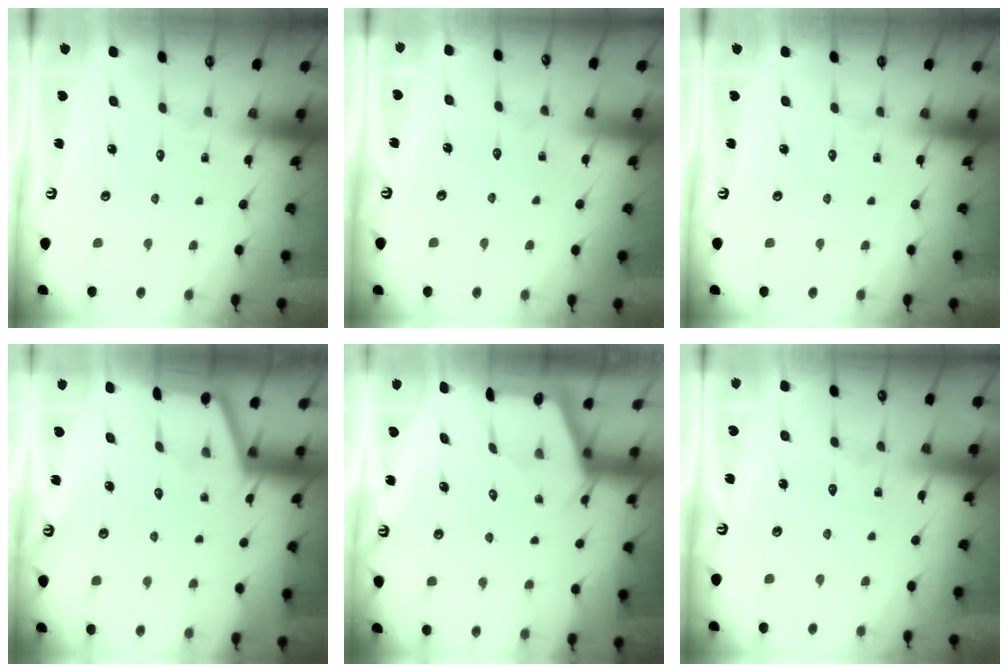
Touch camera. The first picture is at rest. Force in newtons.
{"total": 2.4, "press": 2.4, "slide": 0.4}
{"total": 0.0}
{"total": 1.3, "press": 1.3, "slide": 0.3}
{"total": 2.1, "press": 2.1, "slide": 0.3}
{"total": 3.8, "press": 3.8, "slide": 0.5}